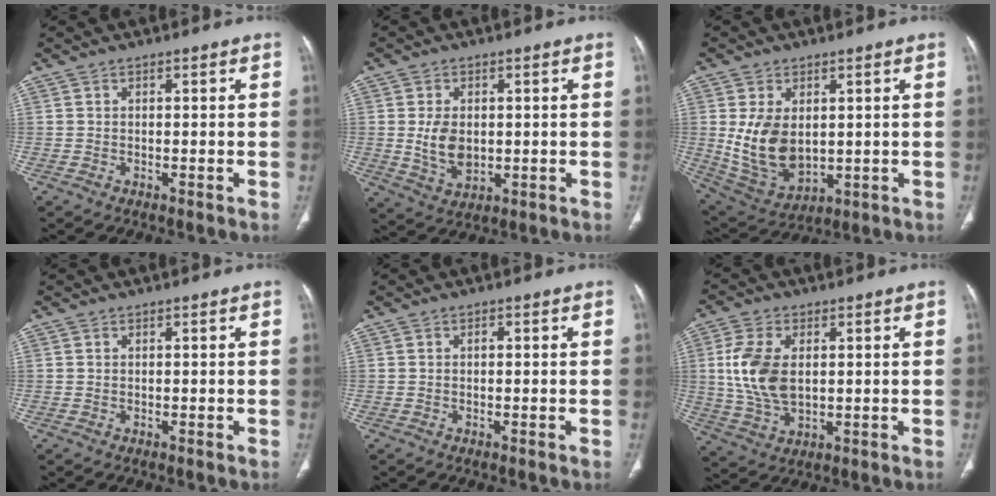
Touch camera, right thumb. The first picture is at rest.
{"total": 7.0, "force": [0.2, 4.7, 5.2], "torque": [-0.086, -0.008, 0.017]}
{"total": 12.1, "force": [1.1, 7.8, 9.2], "torque": [-0.156, -0.014, 0.045]}
{"total": 0.0}
{"total": 0.6, "force": [0.0, 0.4, 0.5], "torque": [-0.006, 0.002, -0.001]}
{"total": 11.2, "force": [1.4, 6.6, 8.9], "torque": [-0.187, -0.005, 0.034]}